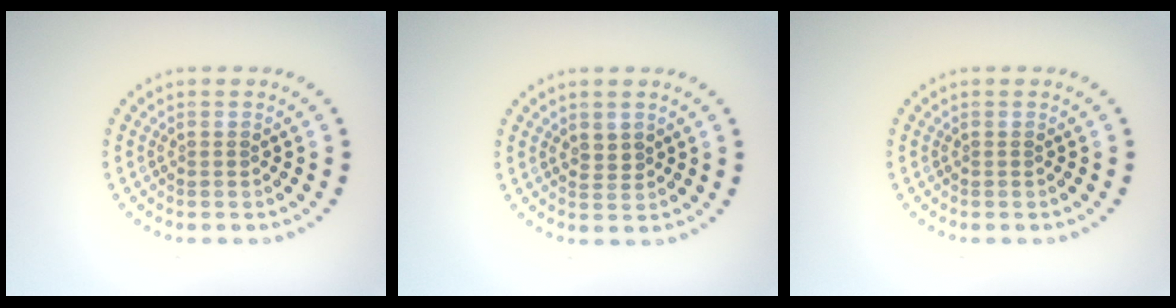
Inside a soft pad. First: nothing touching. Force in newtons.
{"total": 0.9, "press": 0.8, "slide": 0.4}
{"total": 0.0}